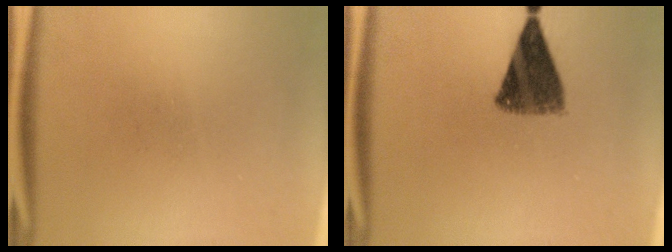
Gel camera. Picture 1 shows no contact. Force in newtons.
{"total": 9.2}